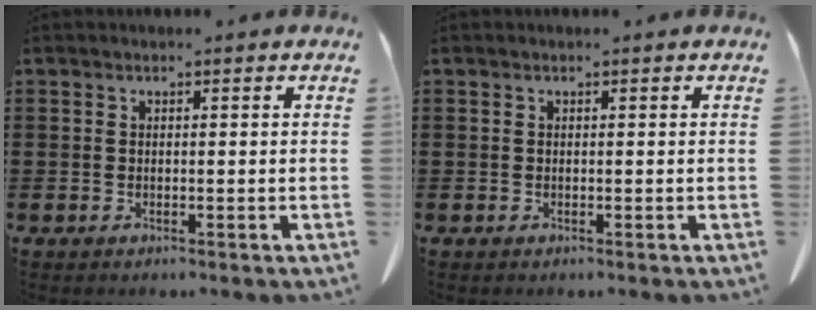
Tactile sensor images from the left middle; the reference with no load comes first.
{"total": 0.0}